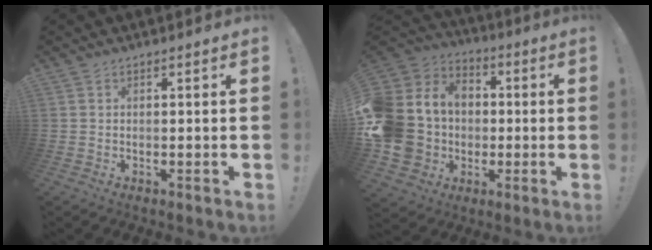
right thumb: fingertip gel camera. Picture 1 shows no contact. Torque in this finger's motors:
{"motor_torque": [0.65, 0.66, 0.84, -0.63, 0.60]}